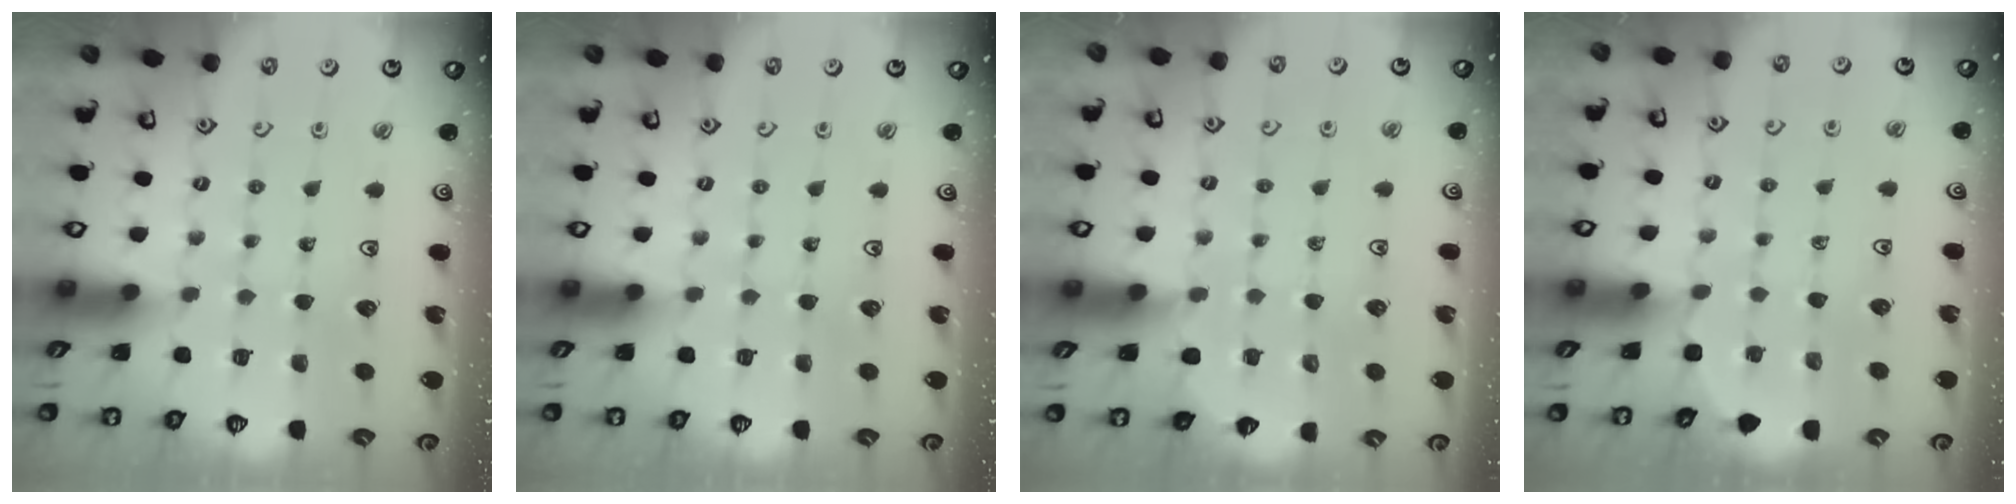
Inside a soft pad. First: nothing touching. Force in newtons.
{"total": 0.0}
{"total": 4.7, "press": 4.7, "slide": 0.7}
{"total": 2.3, "press": 2.3, "slide": 0.2}